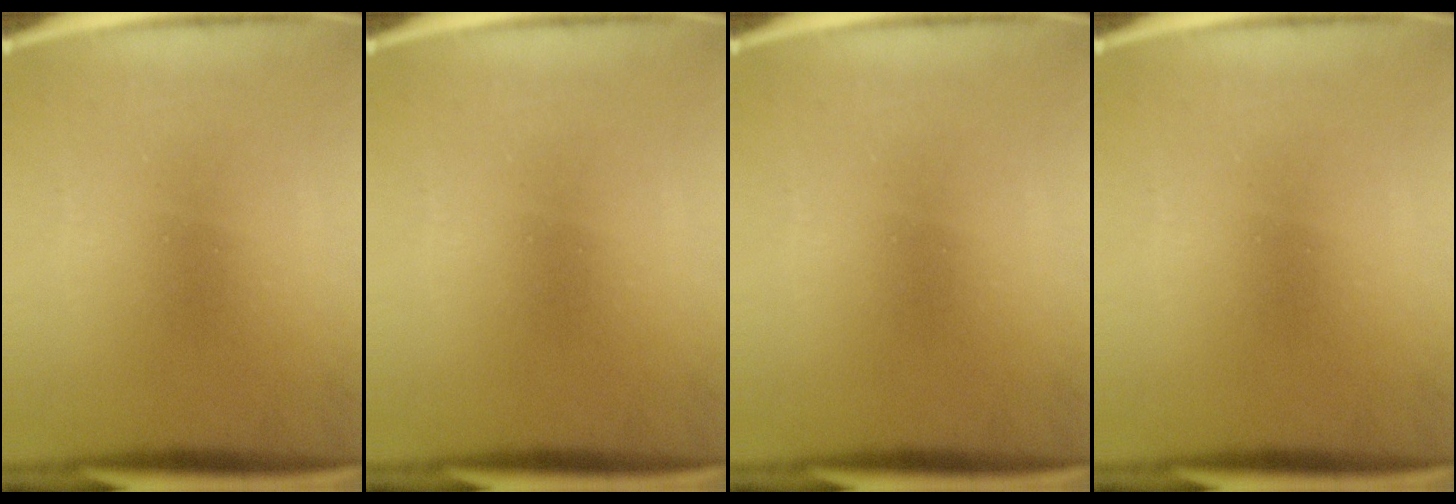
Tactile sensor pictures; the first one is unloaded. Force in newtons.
{"total": 0.0}
{"total": 0.0}
{"total": 0.0}